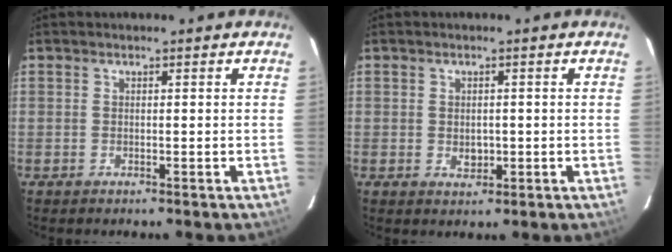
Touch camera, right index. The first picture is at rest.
{"total": 2.6, "force": [-0.4, 2.1, 1.5], "torque": [-0.023, 0.000, -0.004]}